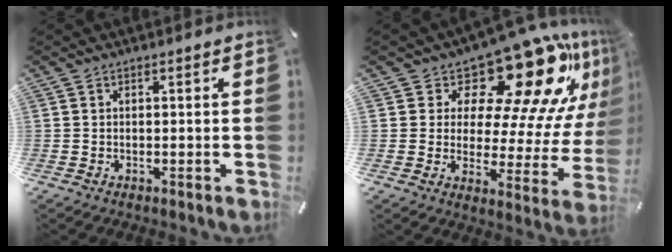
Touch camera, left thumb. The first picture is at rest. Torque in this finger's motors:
{"motor_torque": [2.63, 2.15, 0.41, -0.28, 0.06]}